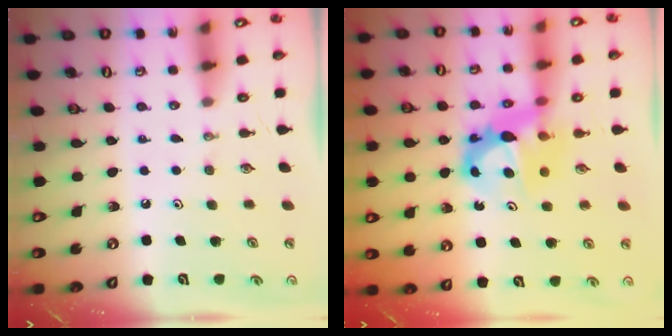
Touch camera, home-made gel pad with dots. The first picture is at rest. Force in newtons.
{"total": 8.3, "press": 8.2, "slide": 0.8}